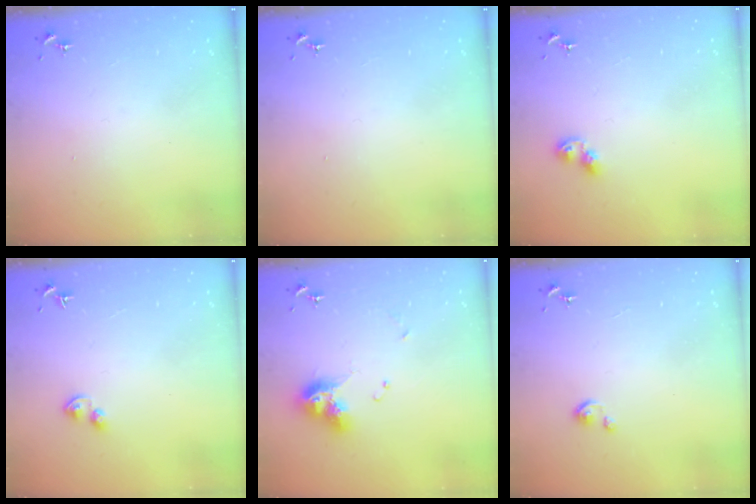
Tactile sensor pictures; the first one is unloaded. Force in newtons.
{"total": 0.0}
{"total": 5.5, "press": 5.5, "slide": 0.4}
{"total": 3.6, "press": 3.6, "slide": 0.7}
{"total": 11.9, "press": 11.8, "slide": 1.4}
{"total": 2.4, "press": 2.4, "slide": 0.3}